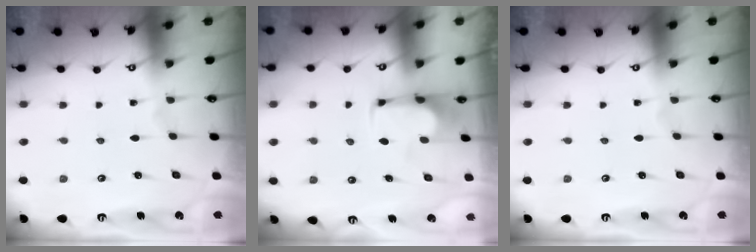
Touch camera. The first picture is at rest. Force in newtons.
{"total": 3.7, "press": 3.7, "slide": 0.7}
{"total": 0.0}